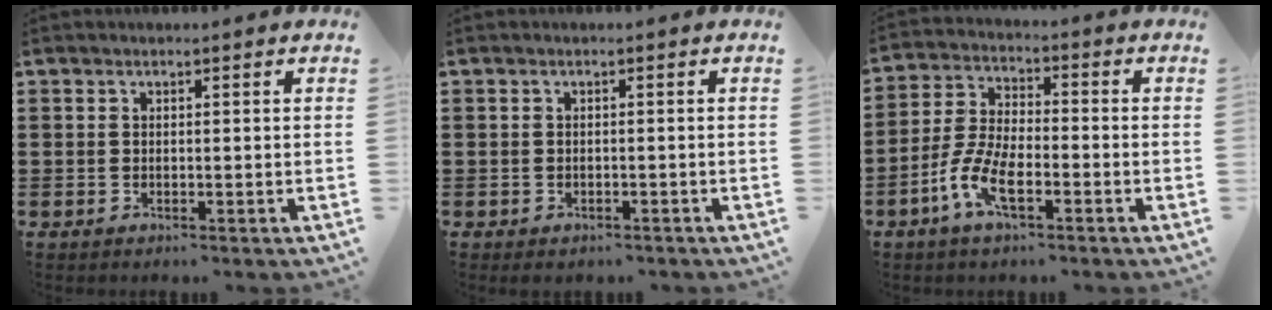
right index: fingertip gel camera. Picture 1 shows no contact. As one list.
[{"total": 0.8, "force": [-0.7, 0.2, 0.1], "torque": [-0.006, -0.001, -0.015]}, {"total": 7.2, "force": [-3.6, 2.5, 5.7], "torque": [-0.151, -0.013, -0.075]}]